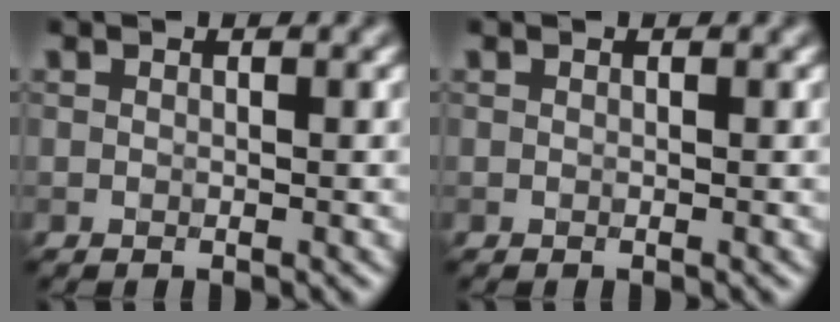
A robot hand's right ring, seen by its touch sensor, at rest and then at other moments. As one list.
[{"total": 0.0}]